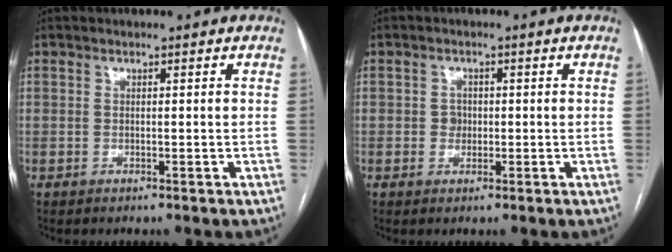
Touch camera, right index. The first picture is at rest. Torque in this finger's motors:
{"motor_torque": [0.39, 0.07, 0.02, 0.01]}